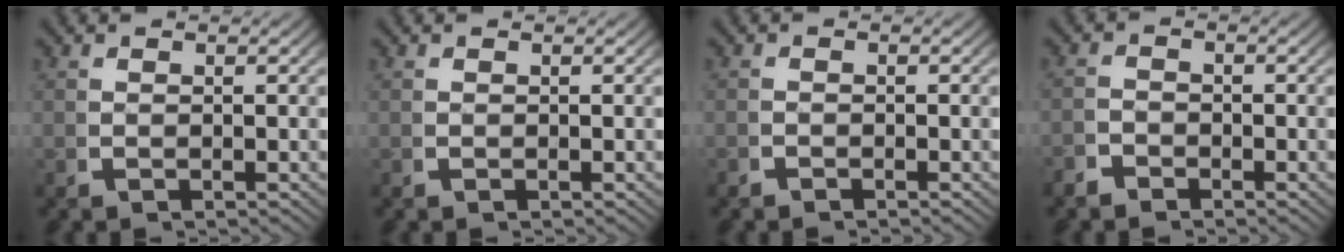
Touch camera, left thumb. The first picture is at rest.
{"total": 0.0}
{"total": 0.8, "force": [-0.8, 0.1, -0.1], "torque": [0.002, -0.005, -0.016]}
{"total": 1.7, "force": [-1.5, 0.8, 0.1], "torque": [0.005, -0.010, -0.030]}